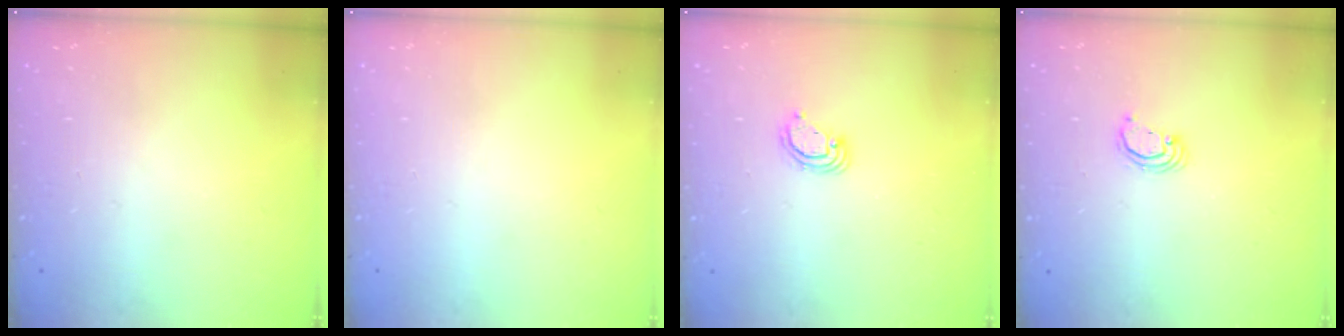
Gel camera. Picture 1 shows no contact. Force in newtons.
{"total": 0.0}
{"total": 3.8, "press": 3.8, "slide": 0.1}
{"total": 2.7, "press": 2.7, "slide": 0.1}